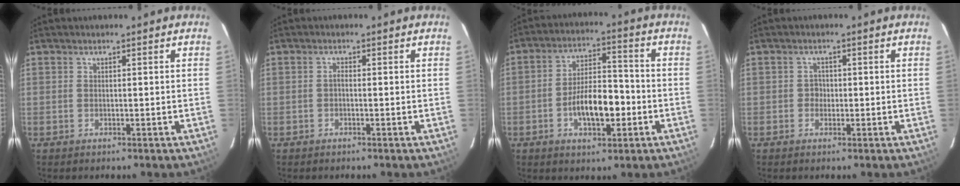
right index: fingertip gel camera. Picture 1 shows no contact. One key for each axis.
{"total": 0.7, "fx": -0.3, "fy": 0.4, "fz": 0.5, "tx": -0.010, "ty": 0.005, "tz": -0.008}
{"total": 10.1, "fx": -3.2, "fy": 4.3, "fz": 8.5, "tx": -0.158, "ty": 0.012, "tz": -0.048}
{"total": 1.6, "fx": -0.5, "fy": 1.5, "fz": 0.1, "tx": -0.001, "ty": 0.004, "tz": -0.007}